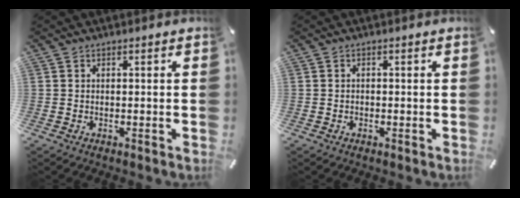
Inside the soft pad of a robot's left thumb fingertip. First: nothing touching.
{"total": 0.6, "force": [-0.2, 0.4, 0.4], "torque": [-0.009, 0.001, -0.004]}